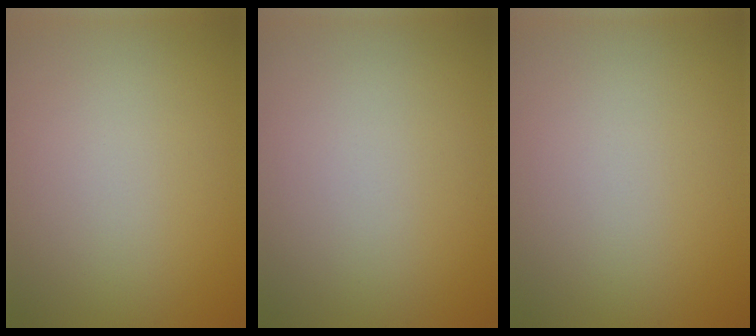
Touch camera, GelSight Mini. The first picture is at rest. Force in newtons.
{"total": 0.0}
{"total": 0.0}